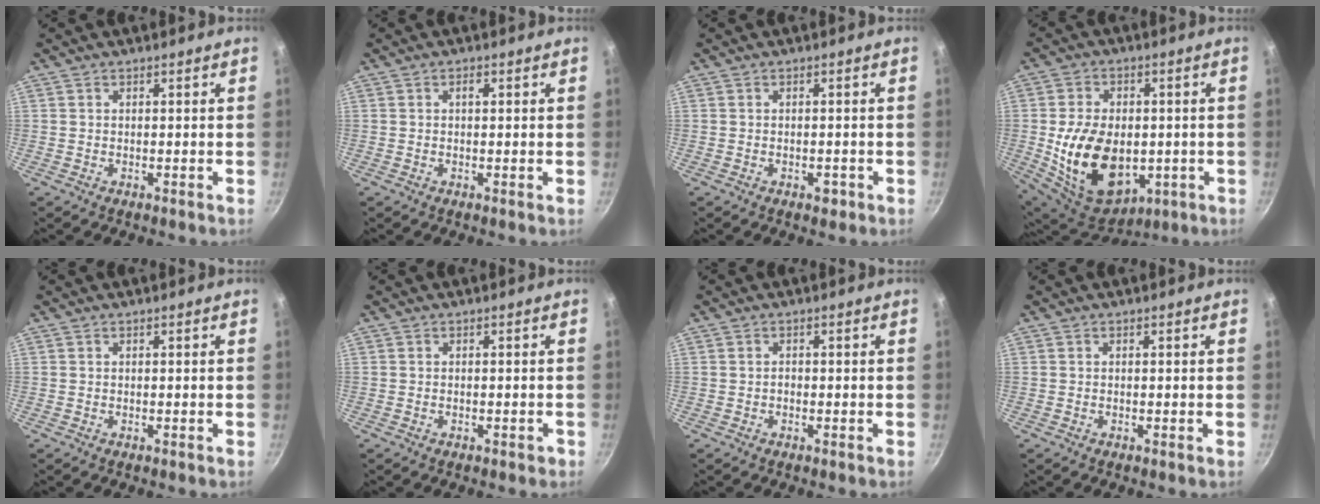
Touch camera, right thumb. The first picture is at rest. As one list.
[{"total": 1.2, "force": [0.3, 0.5, 1.0], "torque": [-0.015, 0.001, 0.001]}, {"total": 1.8, "force": [-0.9, 1.0, 1.2], "torque": [-0.017, 0.006, -0.008]}, {"total": 18.6, "force": [-1.9, 12.6, 13.5], "torque": [-0.217, -0.008, -0.011]}, {"total": 0.0}, {"total": 1.0, "force": [-0.6, 0.5, 0.7], "torque": [-0.007, 0.008, -0.004]}, {"total": 0.7, "force": [-0.3, 0.5, 0.3], "torque": [-0.005, 0.004, -0.006]}, {"total": 0.0}]